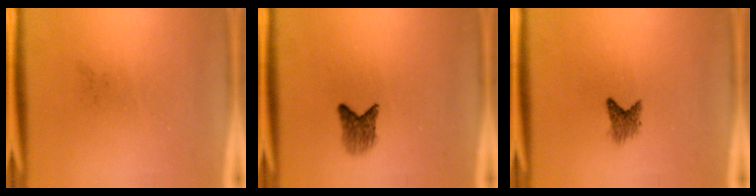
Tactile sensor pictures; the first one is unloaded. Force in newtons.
{"total": 2.8}
{"total": 2.1}